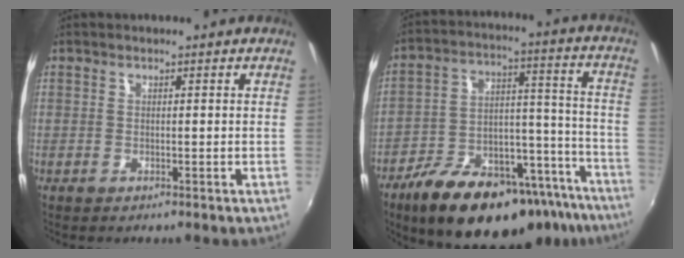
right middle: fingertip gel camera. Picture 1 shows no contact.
{"total": 27.2, "force": [-19.1, 11.5, 15.5], "torque": [-0.239, 0.022, -0.258]}